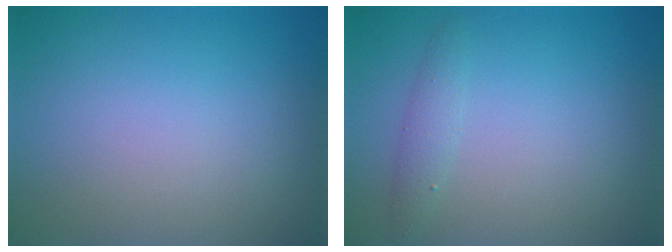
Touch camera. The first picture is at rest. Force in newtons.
{"total": 1.3, "press": 1.3, "slide": 0.1}